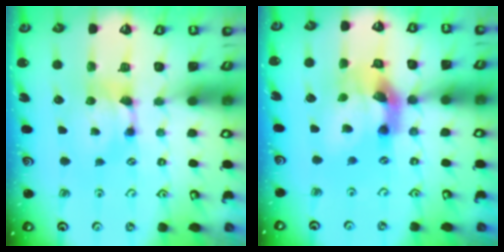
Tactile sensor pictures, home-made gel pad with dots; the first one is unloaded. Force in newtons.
{"total": 9.2, "press": 8.7, "slide": 2.9}